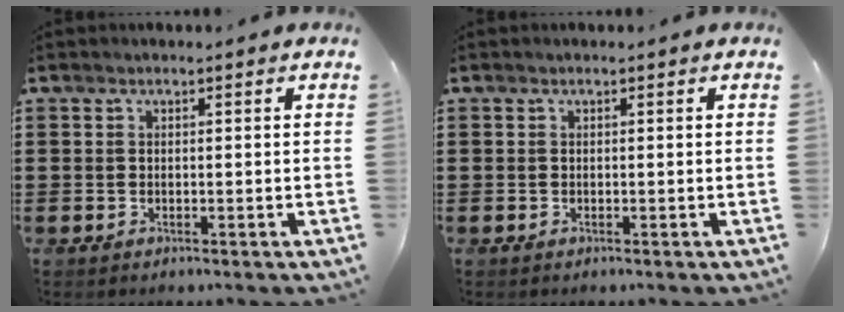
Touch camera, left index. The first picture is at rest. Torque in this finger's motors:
{"motor_torque": [0.03, -0.03, -0.02, -0.01]}